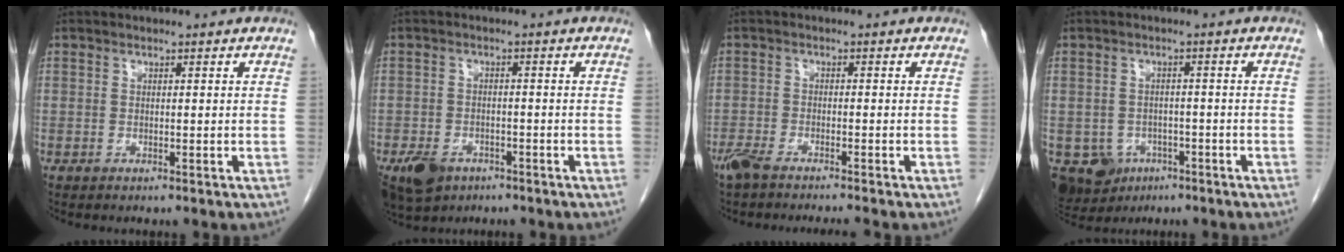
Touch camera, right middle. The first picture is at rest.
{"total": 6.6, "force": [-4.2, 4.2, 2.9], "torque": [-0.054, -0.004, -0.064]}
{"total": 6.1, "force": [-5.2, 0.3, 3.1], "torque": [-0.049, -0.013, -0.089]}
{"total": 7.2, "force": [-3.7, 5.9, 1.9], "torque": [-0.045, 0.003, -0.047]}